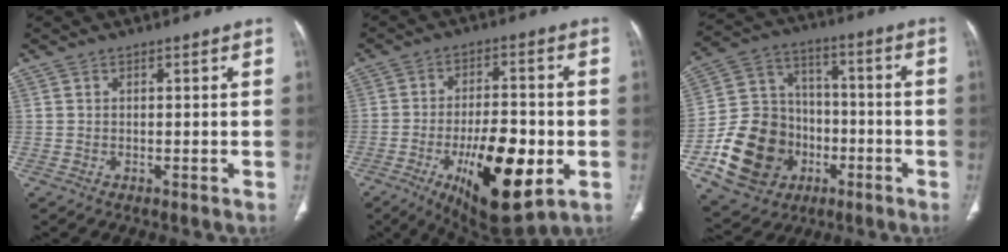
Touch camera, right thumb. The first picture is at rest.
{"total": 18.1, "force": [-5.9, 7.1, 15.6], "torque": [-0.236, 0.007, -0.078]}
{"total": 19.5, "force": [-6.4, 16.4, 8.5], "torque": [-0.136, 0.064, -0.098]}